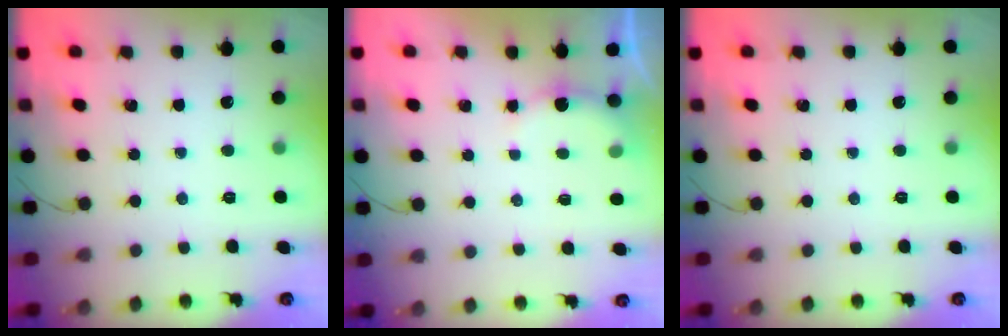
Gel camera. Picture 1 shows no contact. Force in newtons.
{"total": 4.5, "press": 4.4, "slide": 0.9}
{"total": 0.0}